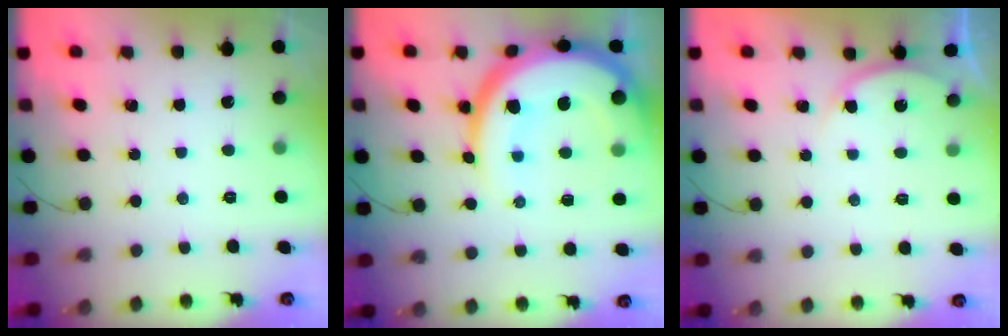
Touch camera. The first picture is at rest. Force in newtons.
{"total": 22.7, "press": 22.6, "slide": 1.7}
{"total": 2.9, "press": 2.9, "slide": 0.5}